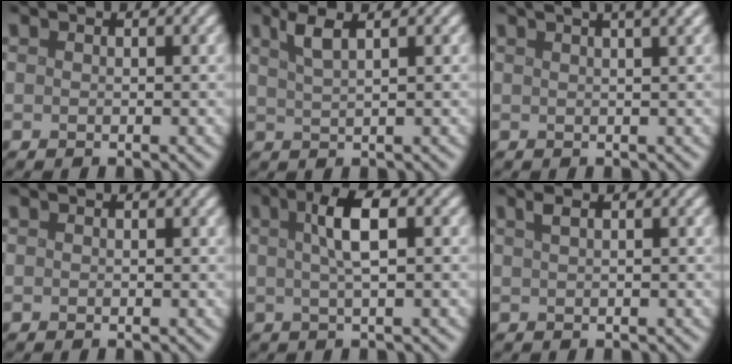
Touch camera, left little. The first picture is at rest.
{"total": 2.2, "force": [1.3, 0.0, 1.7], "torque": [-0.043, 0.005, 0.030]}
{"total": 4.7, "force": [2.8, 1.2, 3.5], "torque": [-0.041, 0.031, 0.032]}
{"total": 0.0}
{"total": 4.0, "force": [1.0, 1.0, 3.7], "torque": [-0.076, 0.013, 0.015]}
{"total": 0.9, "force": [0.4, 0.0, 0.8], "torque": [-0.020, 0.006, 0.011]}